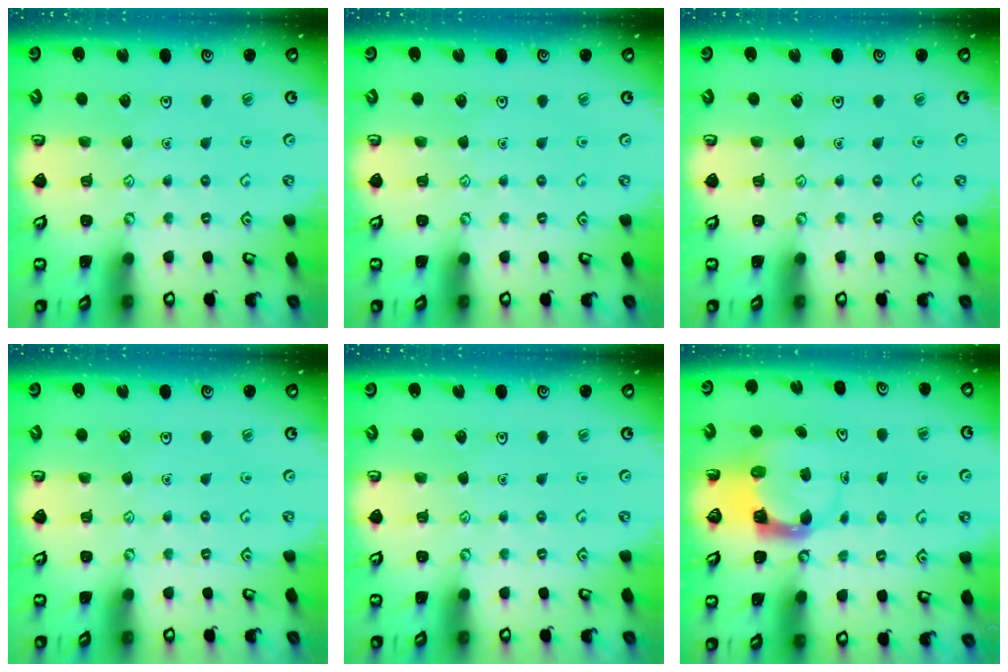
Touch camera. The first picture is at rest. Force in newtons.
{"total": 0.0}
{"total": 0.0}
{"total": 0.0}
{"total": 0.0}
{"total": 3.8, "press": 3.7, "slide": 0.5}